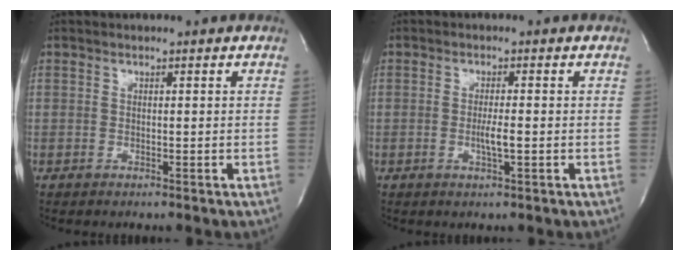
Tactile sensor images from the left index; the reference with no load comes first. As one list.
[{"total": 2.5, "force": [-0.6, 0.0, 2.4], "torque": [-0.049, -0.004, -0.010]}]